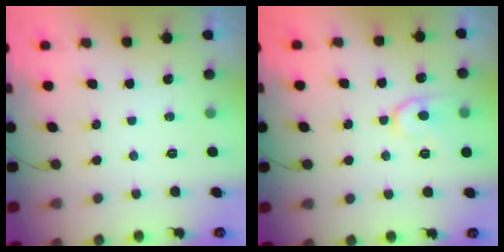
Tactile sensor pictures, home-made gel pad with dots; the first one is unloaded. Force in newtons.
{"total": 10.9, "press": 10.9, "slide": 0.8}